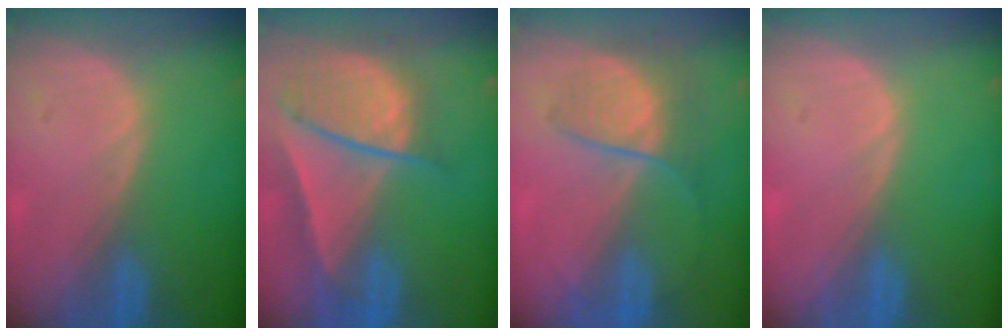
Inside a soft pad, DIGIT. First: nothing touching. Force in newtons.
{"total": 9.5, "press": 8.1, "slide": 5.0}
{"total": 6.8, "press": 6.3, "slide": 2.7}
{"total": 0.0}